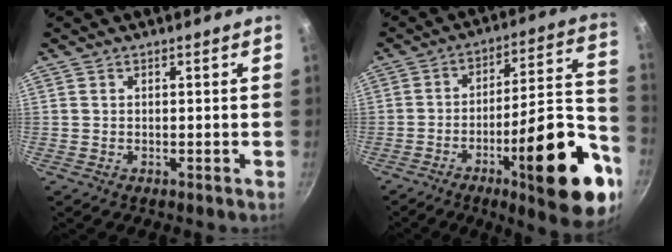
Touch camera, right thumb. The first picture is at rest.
{"total": 25.9, "force": [-10.9, 7.2, 22.3], "torque": [-0.267, 0.056, -0.163]}